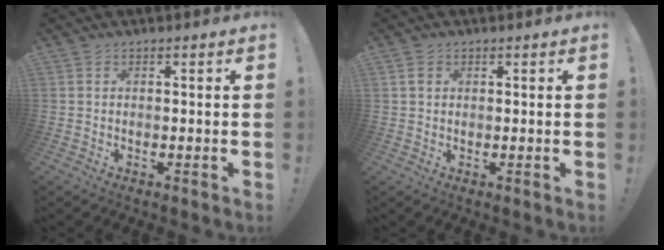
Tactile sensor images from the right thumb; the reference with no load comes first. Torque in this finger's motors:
{"motor_torque": [0.01, -0.12, -0.24, 0.24, -0.09]}